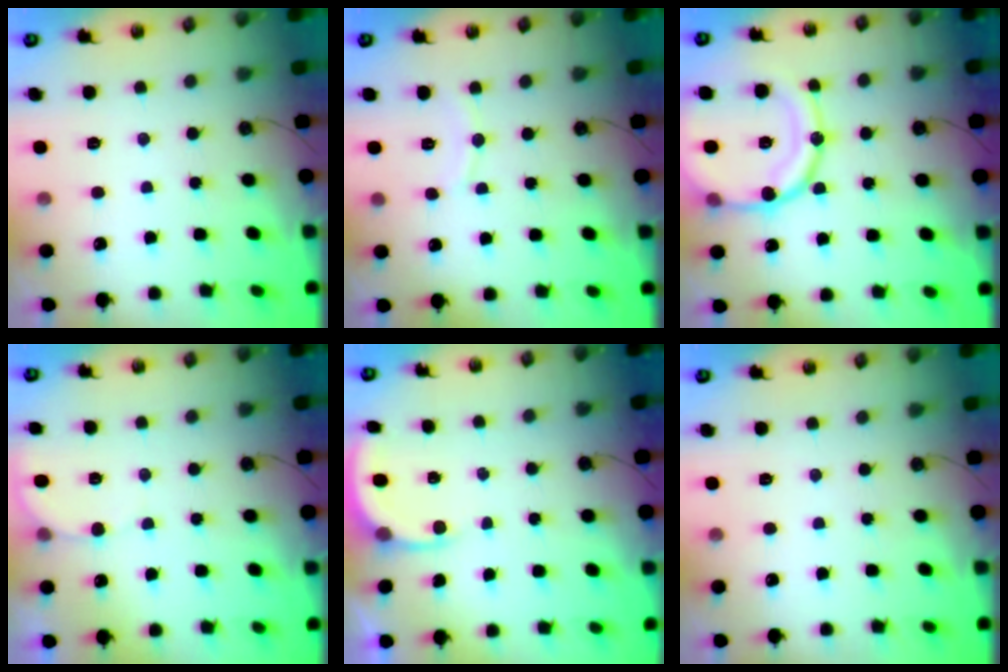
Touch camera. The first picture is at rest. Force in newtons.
{"total": 5.0, "press": 4.9, "slide": 0.7}
{"total": 19.0, "press": 18.7, "slide": 3.2}
{"total": 4.5, "press": 4.4, "slide": 0.9}
{"total": 3.8, "press": 3.8, "slide": 0.3}
{"total": 0.0}